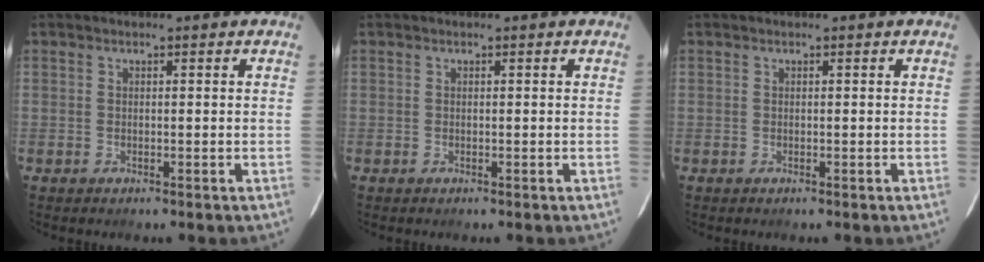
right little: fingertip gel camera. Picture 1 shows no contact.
{"total": 0.0}
{"total": 0.0}